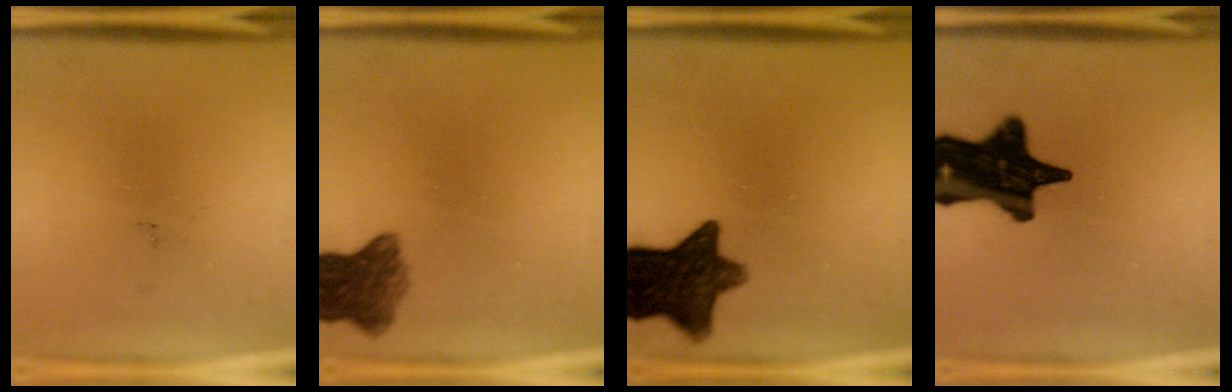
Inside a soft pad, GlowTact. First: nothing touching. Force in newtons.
{"total": 6.8}
{"total": 12.2}
{"total": 18.9}